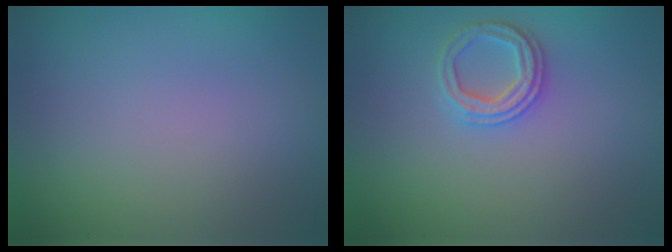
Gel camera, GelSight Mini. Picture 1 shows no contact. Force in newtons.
{"total": 2.4, "press": 2.4, "slide": 0.4}